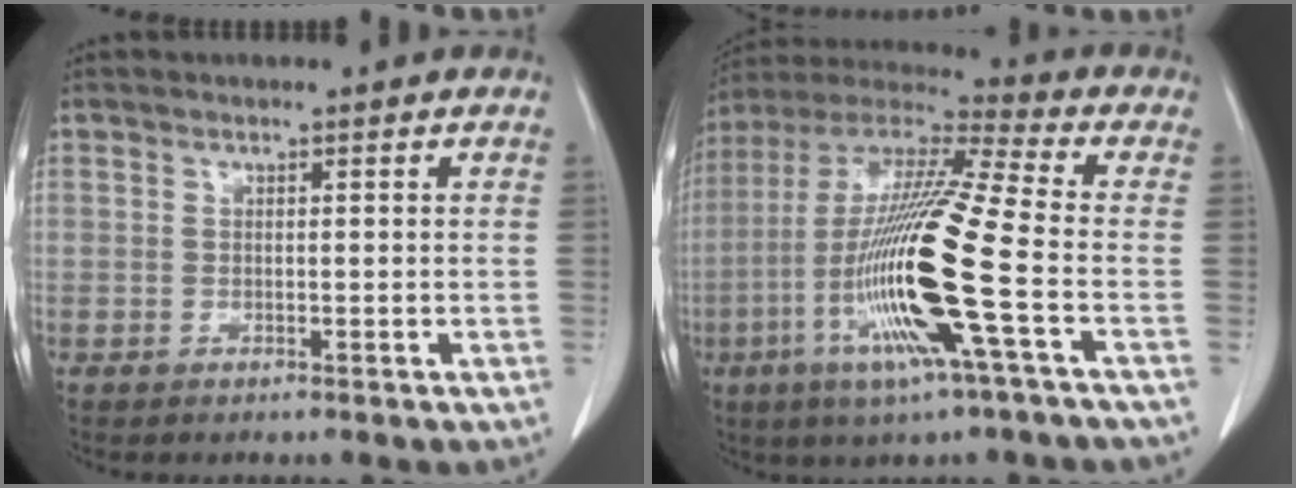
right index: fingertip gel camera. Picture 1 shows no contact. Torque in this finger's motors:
{"motor_torque": [2.14, 0.00, 1.05, 0.21]}